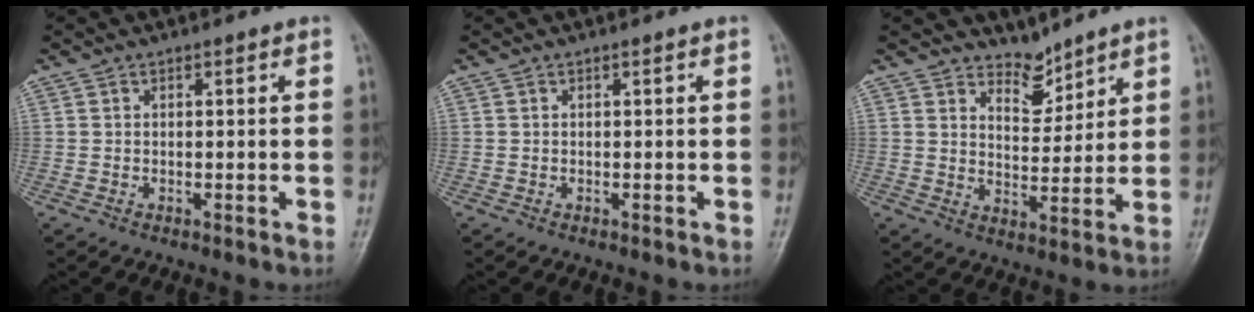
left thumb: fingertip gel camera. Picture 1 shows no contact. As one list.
[{"total": 0.0}, {"total": 5.2, "force": [4.6, 2.3, 0.9], "torque": [0.010, -0.044, 0.085]}]